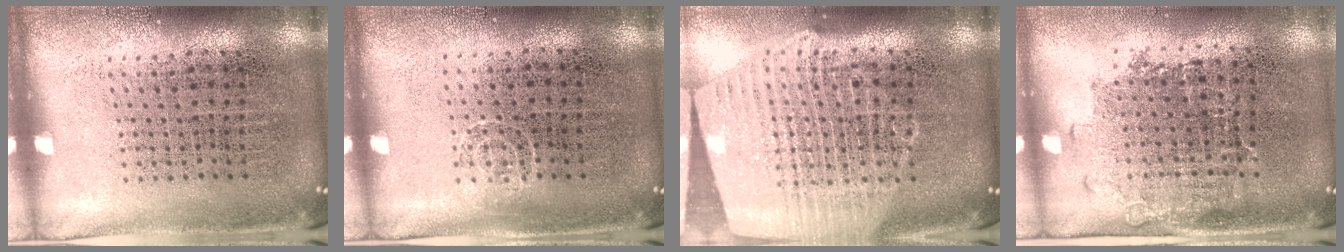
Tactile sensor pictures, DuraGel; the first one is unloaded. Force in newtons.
{"total": 0.7, "press": 0.5, "slide": 0.5}
{"total": 2.2, "press": 2.0, "slide": 1.0}
{"total": 1.3, "press": 1.1, "slide": 0.7}